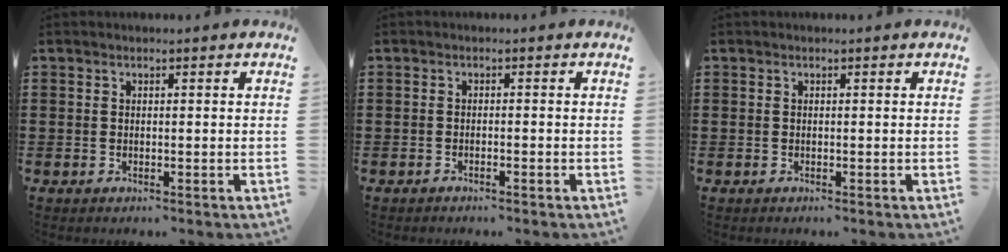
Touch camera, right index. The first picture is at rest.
{"total": 0.7, "force": [-0.7, 0.0, 0.2], "torque": [-0.006, -0.001, -0.013]}
{"total": 0.0}